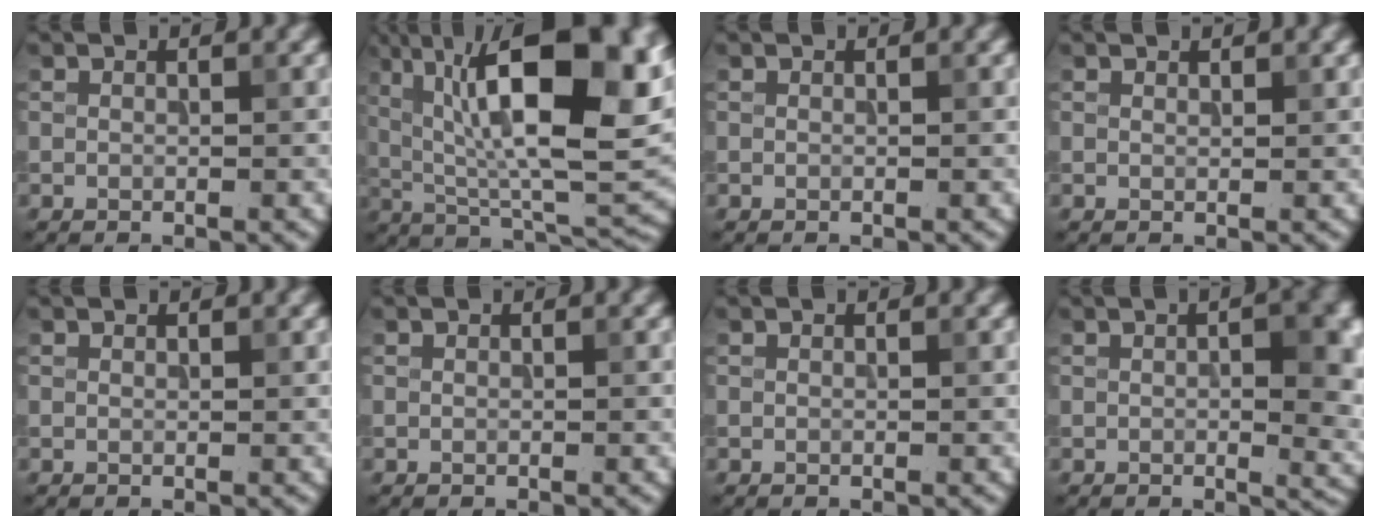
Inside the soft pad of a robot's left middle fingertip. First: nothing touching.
{"total": 16.3, "force": [4.9, 5.8, 14.5], "torque": [-0.223, 0.008, 0.074]}
{"total": 0.0}
{"total": 0.5, "force": [0.5, 0.1, 0.1], "torque": [0.001, 0.000, 0.010]}
{"total": 0.0}
{"total": 0.0}
{"total": 0.0}
{"total": 7.6, "force": [0.6, 3.0, 7.0], "torque": [-0.079, 0.001, 0.013]}